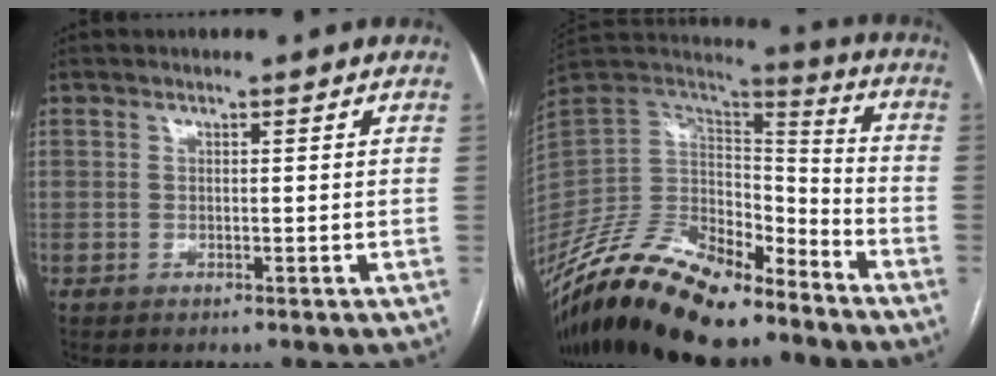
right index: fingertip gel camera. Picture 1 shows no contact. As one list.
[{"total": 22.9, "force": [-18.6, 7.3, 11.2], "torque": [-0.244, -0.002, -0.341]}]